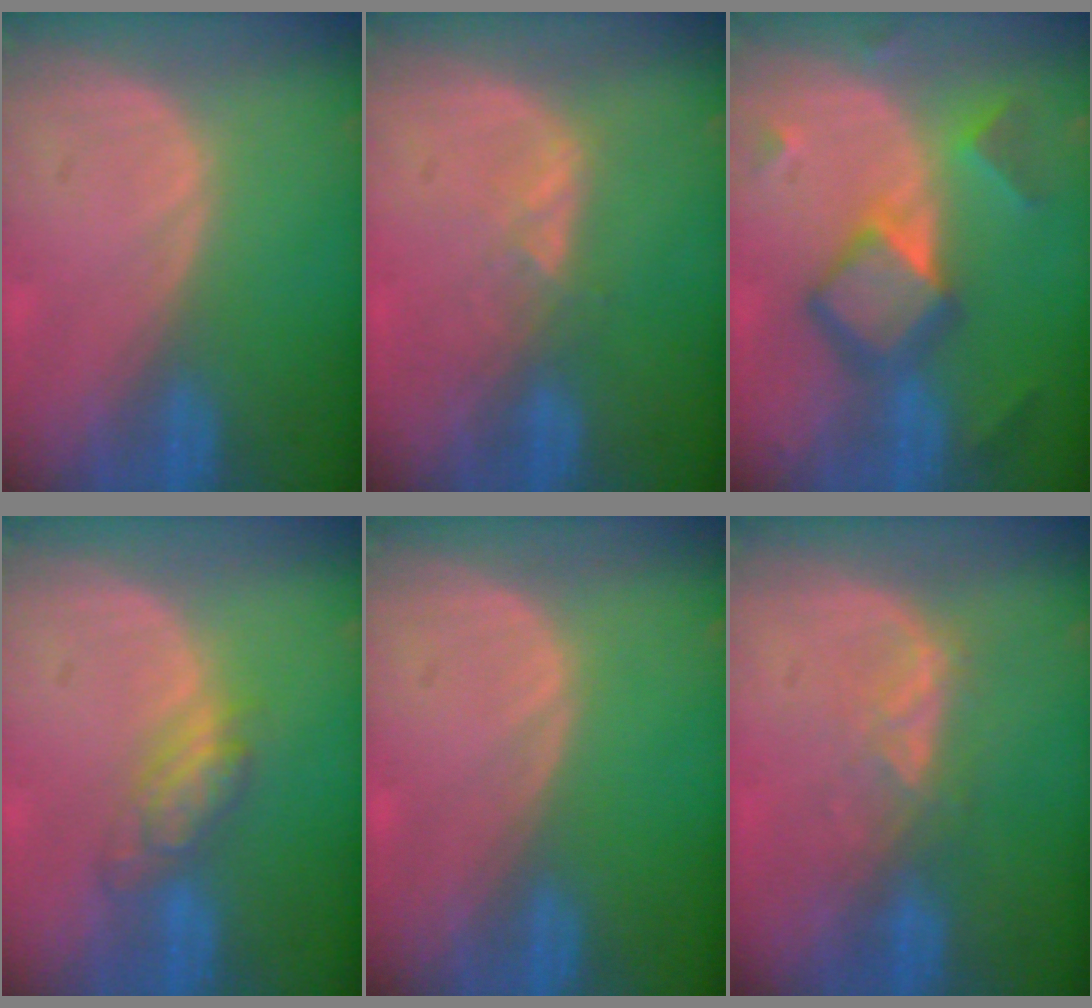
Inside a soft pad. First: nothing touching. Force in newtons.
{"total": 2.0, "press": 2.0, "slide": 0.3}
{"total": 7.7, "press": 7.7, "slide": 0.4}
{"total": 5.4, "press": 4.7, "slide": 2.7}
{"total": 0.0}
{"total": 3.4, "press": 3.3, "slide": 0.6}